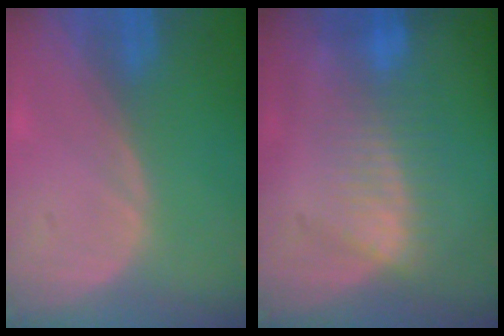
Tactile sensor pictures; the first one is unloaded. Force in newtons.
{"total": 6.7, "press": 6.3, "slide": 2.1}